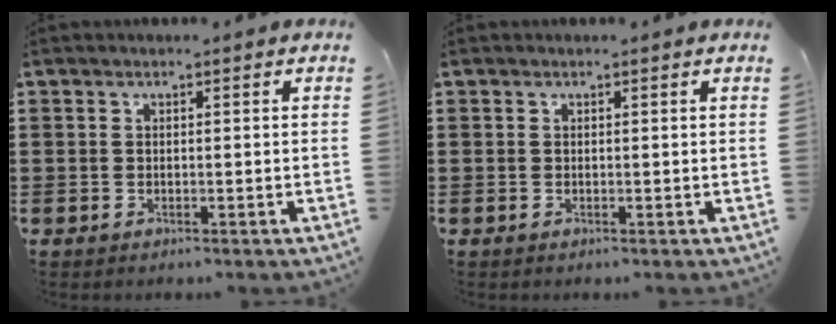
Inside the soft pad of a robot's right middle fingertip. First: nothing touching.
{"total": 0.0}